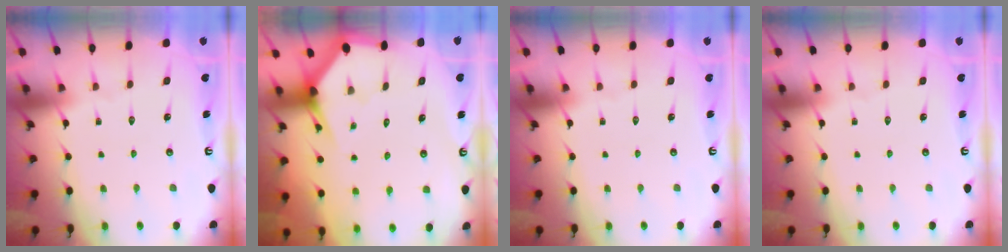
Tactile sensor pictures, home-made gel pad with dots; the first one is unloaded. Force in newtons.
{"total": 2.8, "press": 2.8, "slide": 0.2}
{"total": 0.0}
{"total": 0.0}